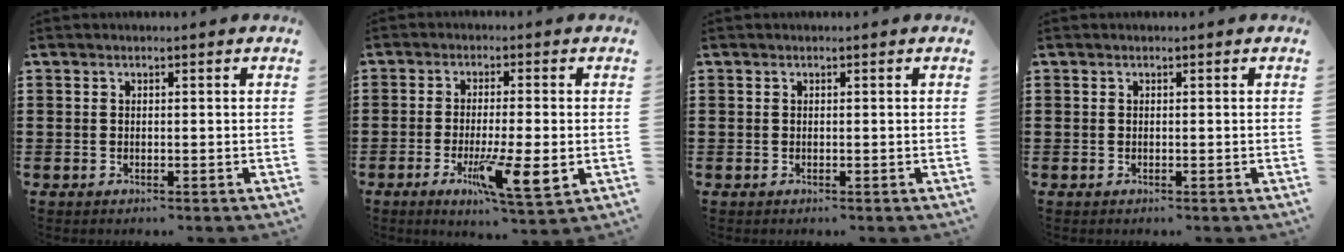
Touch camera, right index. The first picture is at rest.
{"total": 8.5, "force": [-2.6, 1.5, 8.0], "torque": [-0.147, -0.014, -0.041]}
{"total": 0.0}
{"total": 0.0}